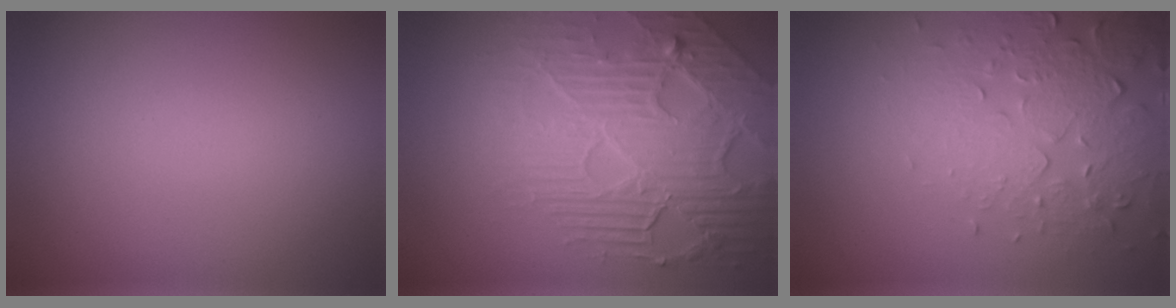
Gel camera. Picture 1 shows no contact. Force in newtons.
{"total": 8.0, "press": 5.5, "slide": 5.8}
{"total": 5.0, "press": 3.6, "slide": 3.4}